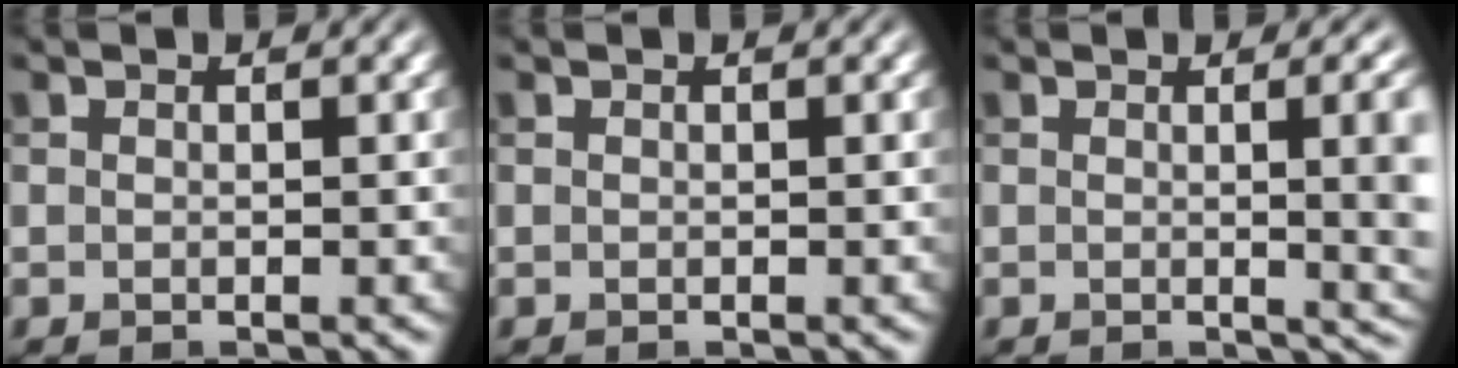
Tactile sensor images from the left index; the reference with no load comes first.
{"total": 0.0}
{"total": 6.6, "force": [0.2, 2.6, 6.0], "torque": [-0.033, 0.003, 0.005]}